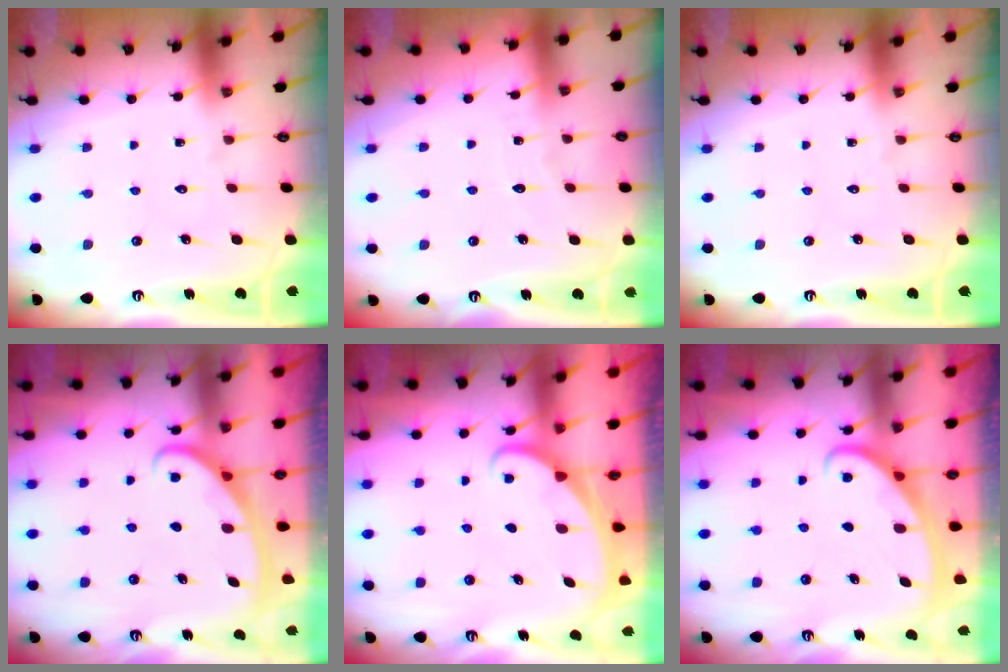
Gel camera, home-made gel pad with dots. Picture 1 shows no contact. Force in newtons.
{"total": 3.2, "press": 3.2, "slide": 0.3}
{"total": 0.0}
{"total": 2.8, "press": 2.8, "slide": 0.4}
{"total": 1.3, "press": 1.3, "slide": 0.0}
{"total": 2.8, "press": 2.7, "slide": 0.3}